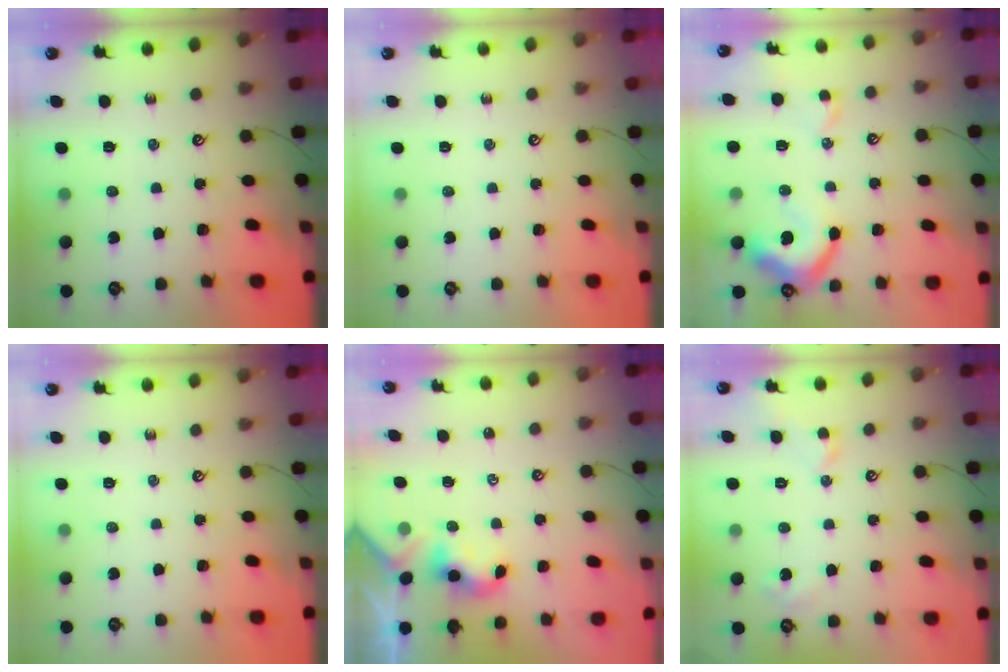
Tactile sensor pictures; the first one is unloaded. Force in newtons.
{"total": 0.0}
{"total": 9.6, "press": 9.4, "slide": 1.8}
{"total": 0.0}
{"total": 2.1, "press": 2.1, "slide": 0.3}
{"total": 1.7, "press": 1.6, "slide": 0.6}